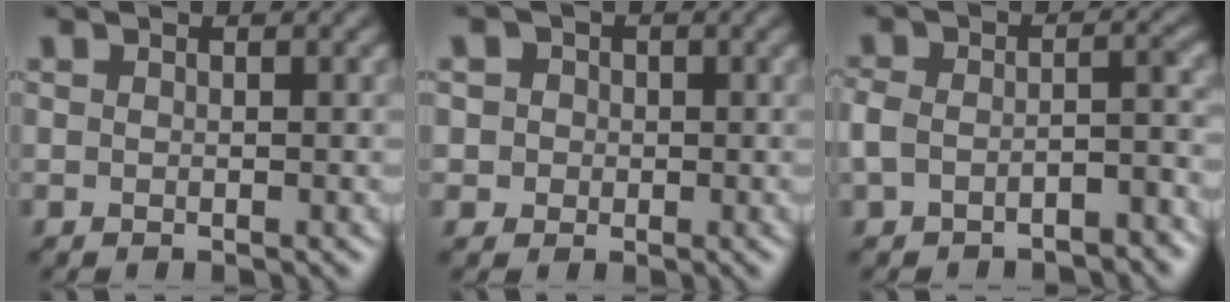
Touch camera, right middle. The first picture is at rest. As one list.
[{"total": 3.4, "force": [1.3, 2.9, 1.1], "torque": [-0.018, 0.012, 0.007]}, {"total": 5.0, "force": [-2.9, 2.4, 3.4], "torque": [-0.058, 0.004, -0.049]}]